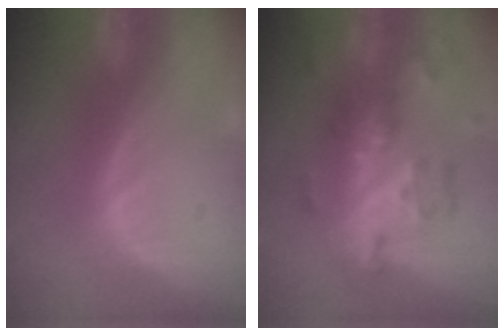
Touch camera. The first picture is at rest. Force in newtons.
{"total": 8.9, "press": 7.9, "slide": 4.2}